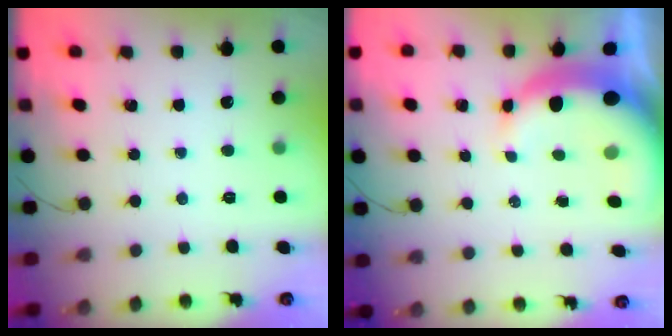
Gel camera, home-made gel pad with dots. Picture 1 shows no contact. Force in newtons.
{"total": 10.3, "press": 10.1, "slide": 2.2}